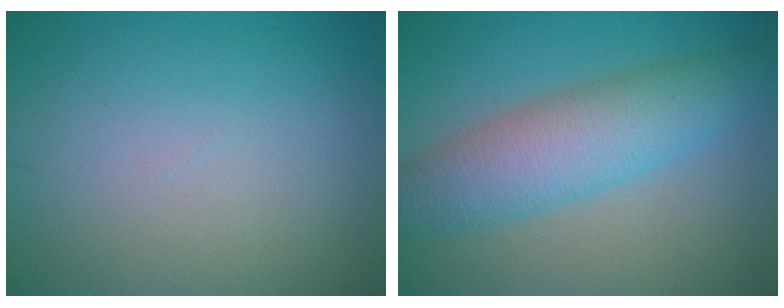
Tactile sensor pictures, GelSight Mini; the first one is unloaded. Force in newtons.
{"total": 6.5, "press": 6.5, "slide": 0.0}